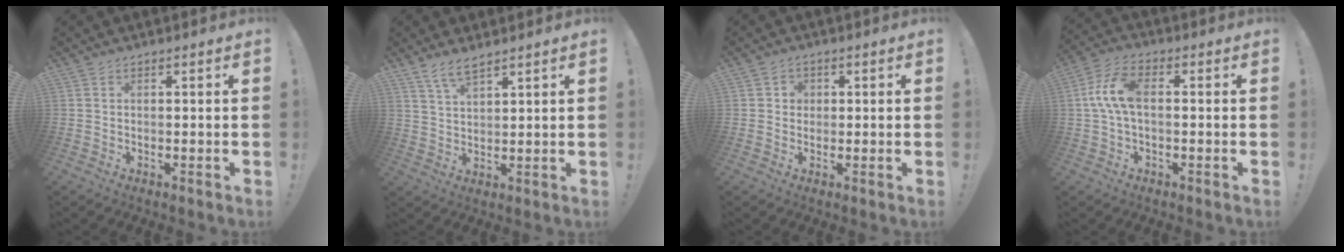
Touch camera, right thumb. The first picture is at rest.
{"total": 5.2, "force": [4.1, 1.3, 3.0], "torque": [-0.066, -0.016, 0.075]}
{"total": 2.5, "force": [0.3, 2.4, 0.7], "torque": [-0.008, 0.001, 0.004]}
{"total": 9.2, "force": [0.3, 4.8, 7.9], "torque": [-0.170, 0.007, 0.010]}